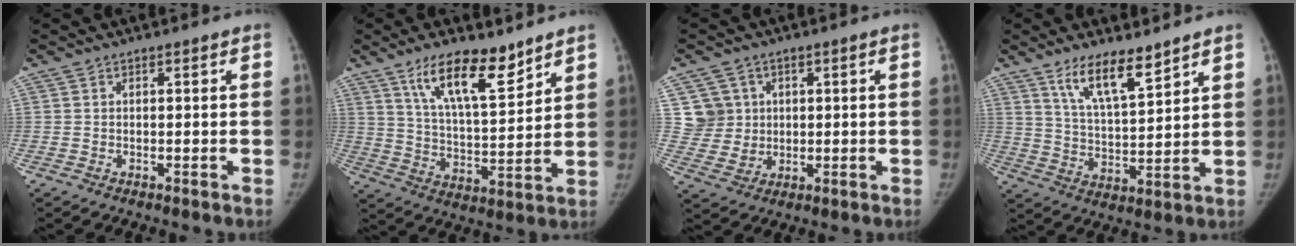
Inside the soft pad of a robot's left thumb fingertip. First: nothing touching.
{"total": 13.6, "force": [9.1, 4.3, 9.1], "torque": [-0.132, -0.057, 0.166]}
{"total": 6.5, "force": [1.7, 6.2, 0.7], "torque": [0.022, -0.009, 0.036]}
{"total": 10.0, "force": [7.1, 2.5, 6.5], "torque": [-0.106, -0.050, 0.138]}